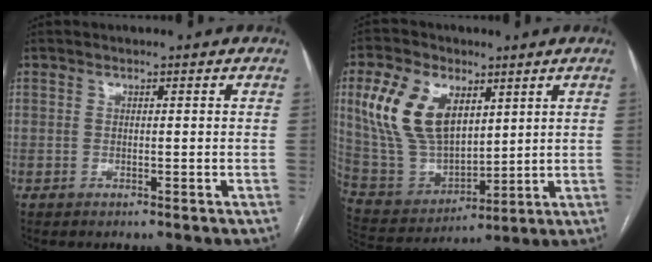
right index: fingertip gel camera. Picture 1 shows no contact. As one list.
[{"total": 15.5, "force": [5.9, 9.0, 11.1], "torque": [-0.246, 0.017, 0.127]}]